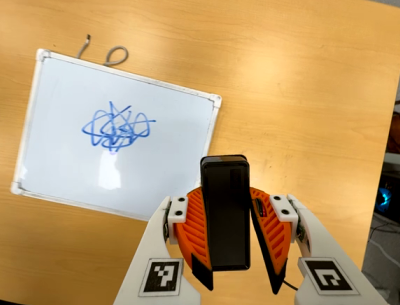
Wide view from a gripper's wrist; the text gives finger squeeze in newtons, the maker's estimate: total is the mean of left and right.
{"total": 6.7, "left": 6.7, "right": 6.7}